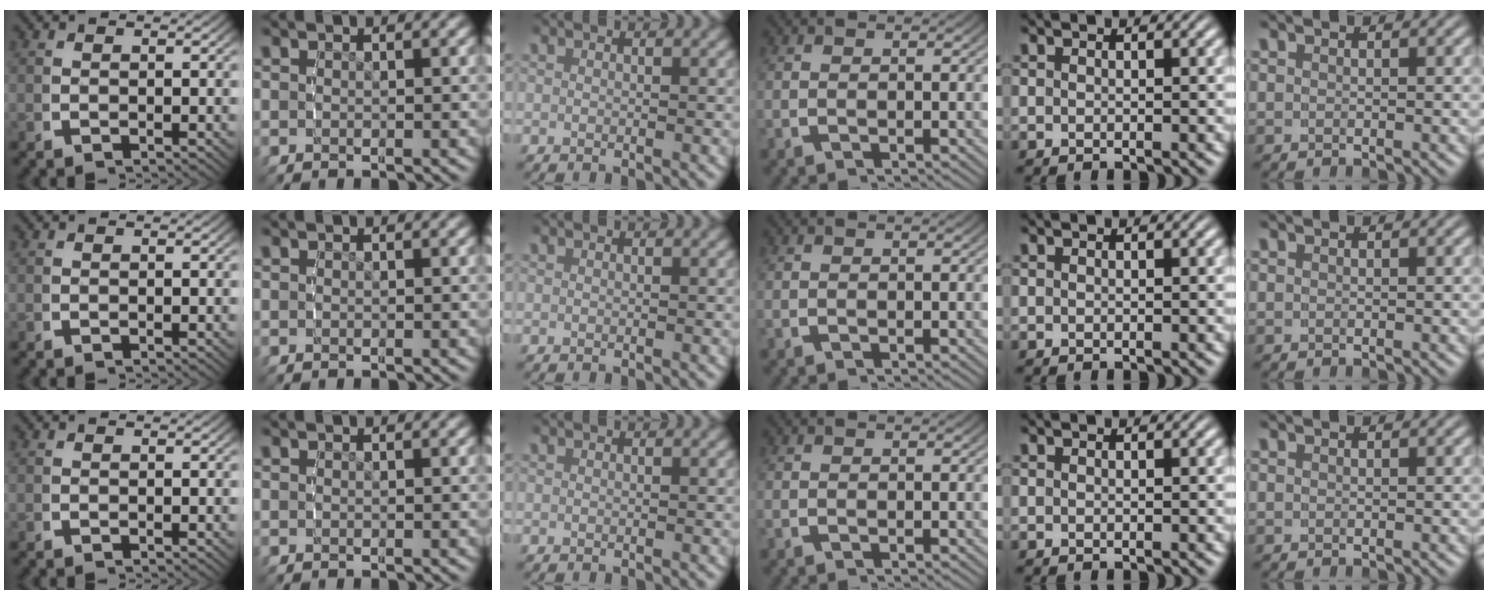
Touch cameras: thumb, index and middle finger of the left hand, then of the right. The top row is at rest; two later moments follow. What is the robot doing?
{"motion": "reach", "object": "jewelry box"}